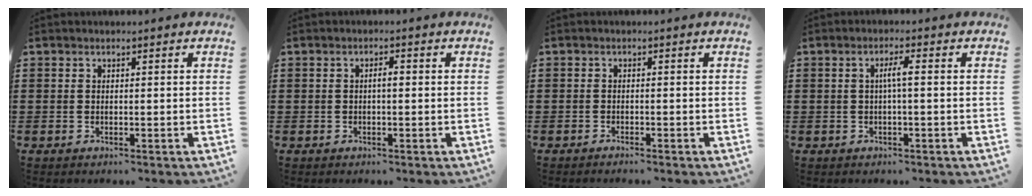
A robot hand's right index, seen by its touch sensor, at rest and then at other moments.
{"total": 1.4, "force": [-0.2, 0.3, 1.3], "torque": [-0.025, 0.001, -0.003]}
{"total": 0.8, "force": [-0.8, 0.0, 0.2], "torque": [-0.005, -0.002, -0.016]}
{"total": 2.6, "force": [-0.1, 0.1, 2.6], "torque": [-0.050, 0.001, -0.005]}